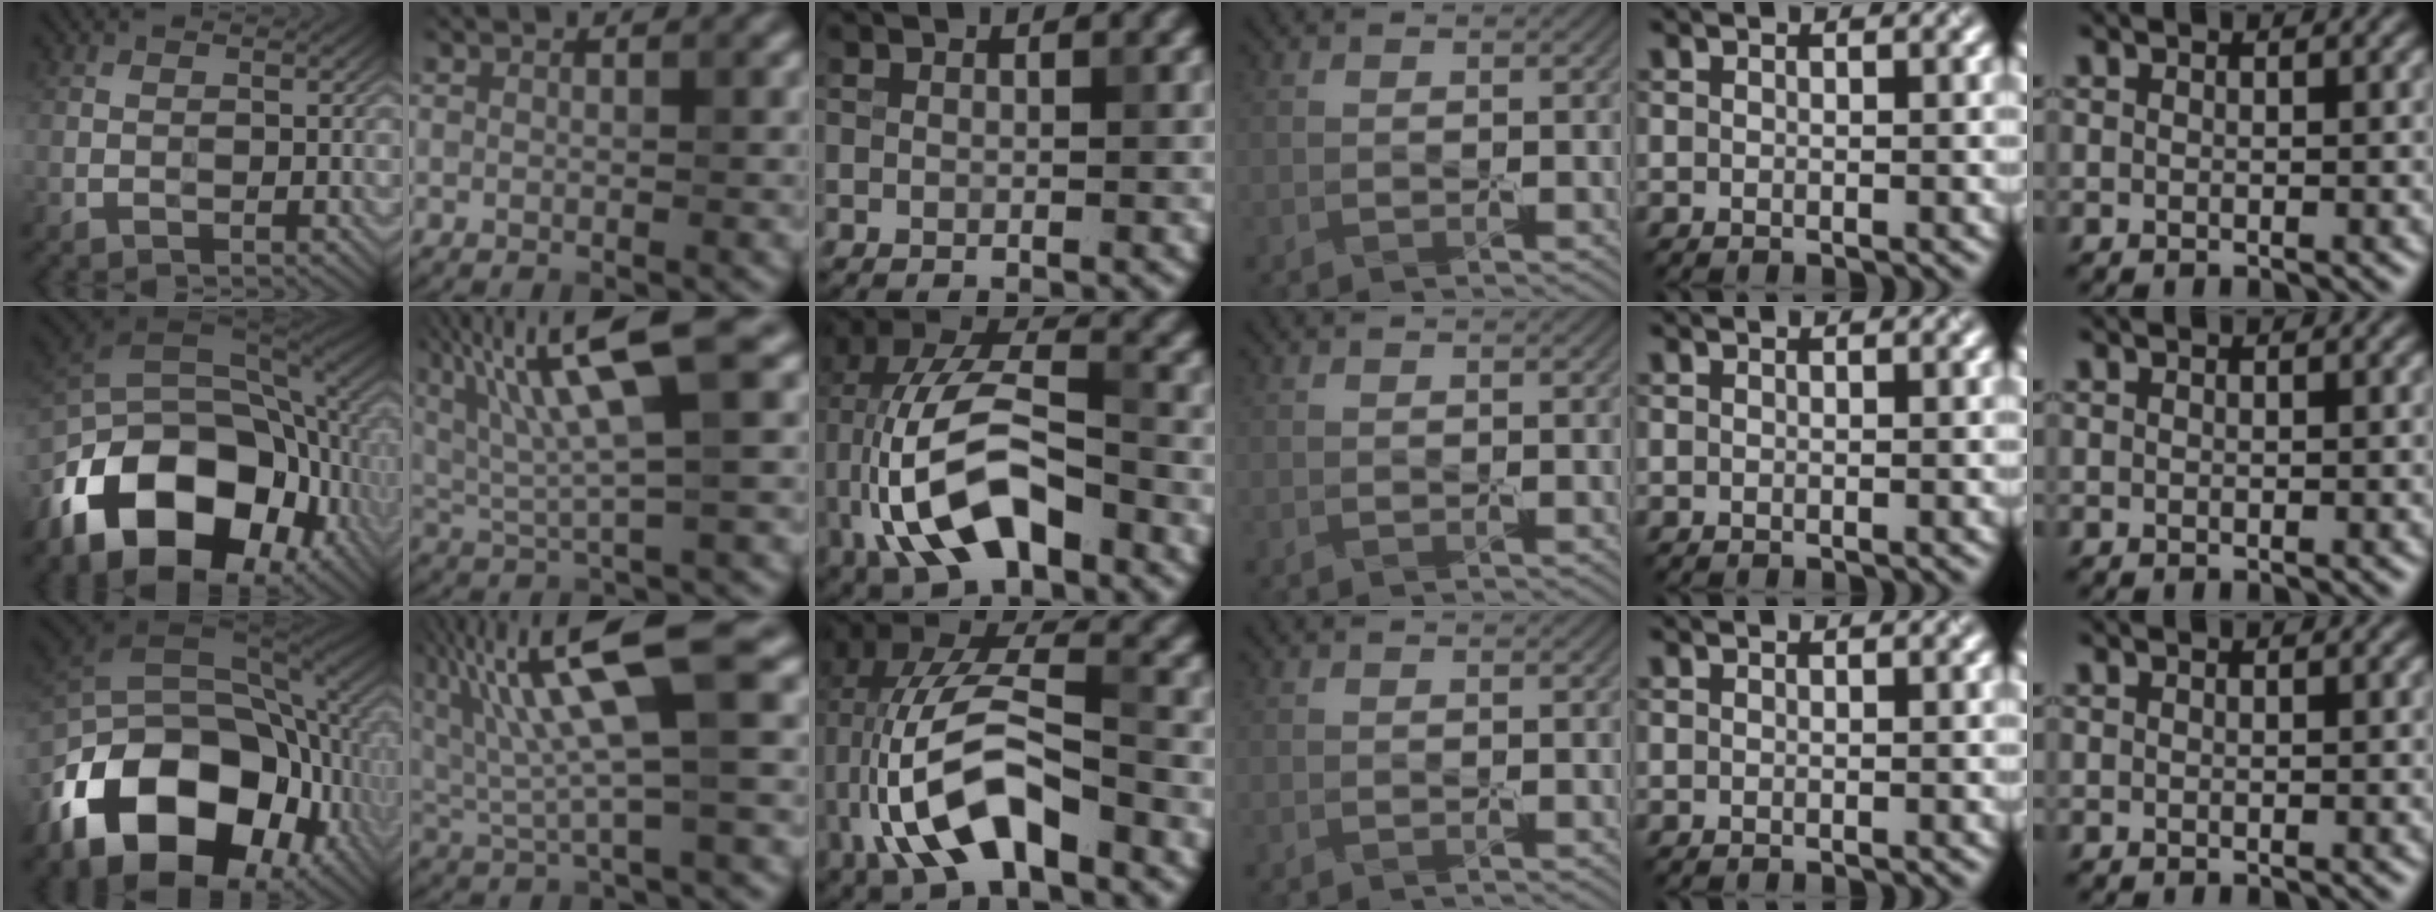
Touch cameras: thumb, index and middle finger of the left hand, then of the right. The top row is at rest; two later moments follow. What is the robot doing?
{"motion": "peel", "object": "sticker"}